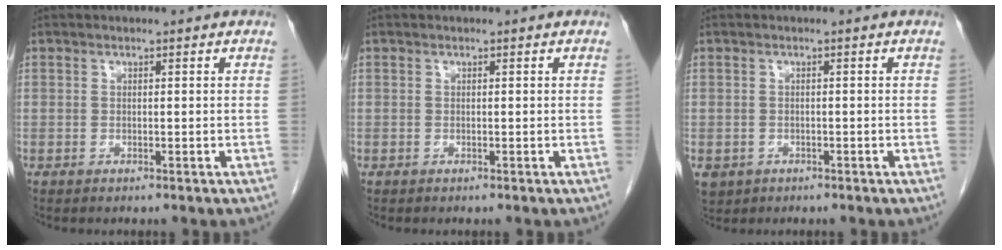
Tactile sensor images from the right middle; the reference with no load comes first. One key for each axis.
{"total": 0.0}
{"total": 4.1, "fx": -2.0, "fy": 3.4, "fz": 1.1, "tx": -0.024, "ty": -0.002, "tz": -0.026}